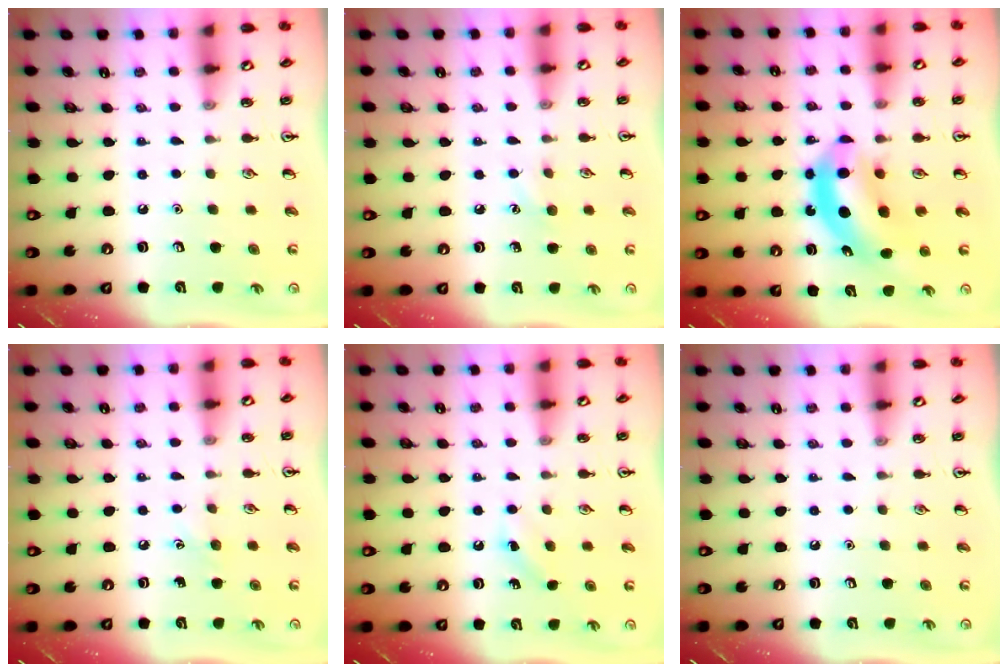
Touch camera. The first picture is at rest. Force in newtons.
{"total": 5.9, "press": 5.7, "slide": 1.7}
{"total": 10.1, "press": 9.5, "slide": 3.4}
{"total": 4.5, "press": 4.2, "slide": 1.6}
{"total": 2.8, "press": 2.6, "slide": 1.0}
{"total": 0.0}